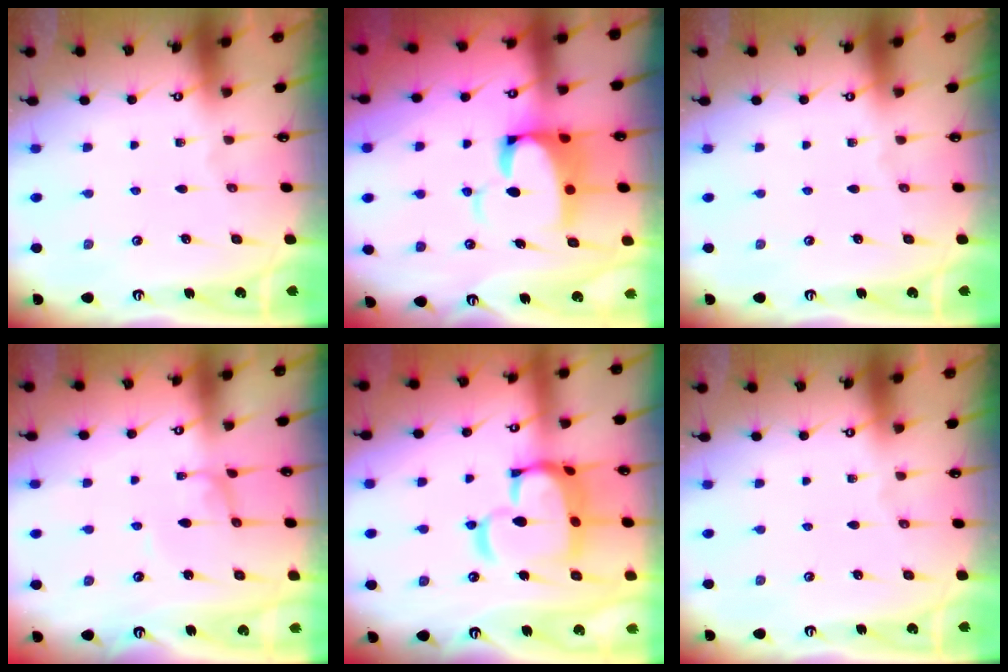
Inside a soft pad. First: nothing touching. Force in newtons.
{"total": 8.2, "press": 8.0, "slide": 1.4}
{"total": 0.0}
{"total": 1.5, "press": 1.4, "slide": 0.1}
{"total": 12.9, "press": 12.8, "slide": 1.5}
{"total": 0.0}